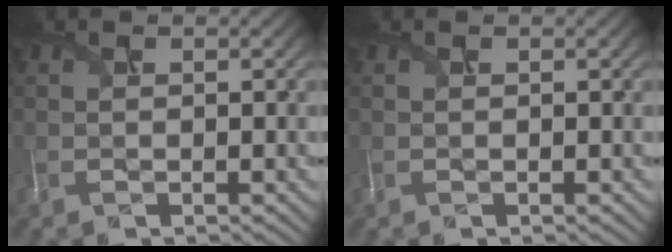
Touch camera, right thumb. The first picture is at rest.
{"total": 0.0}